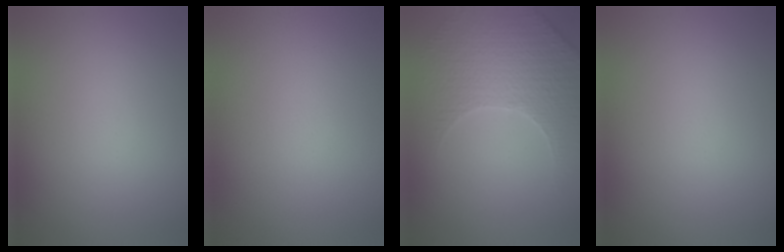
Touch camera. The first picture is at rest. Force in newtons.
{"total": 0.0}
{"total": 3.8, "press": 3.7, "slide": 0.9}
{"total": 0.0}